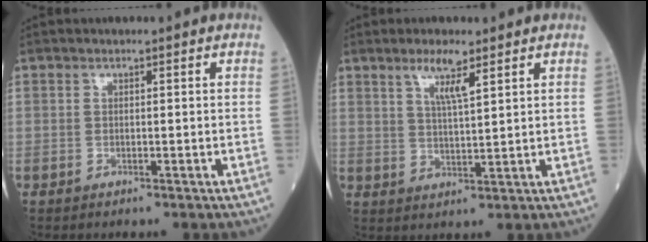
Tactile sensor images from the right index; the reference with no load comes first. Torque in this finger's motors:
{"motor_torque": [0.76, 0.57, 0.26, 0.09]}